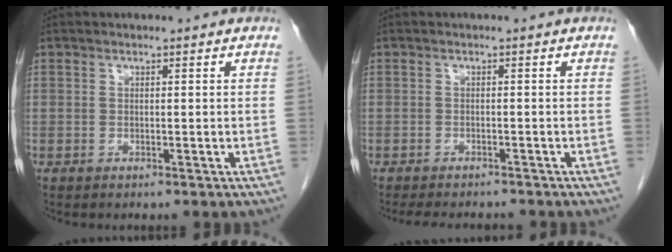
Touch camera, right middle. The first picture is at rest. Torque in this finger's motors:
{"motor_torque": [0.04, -0.03, 0.01, 0.00]}